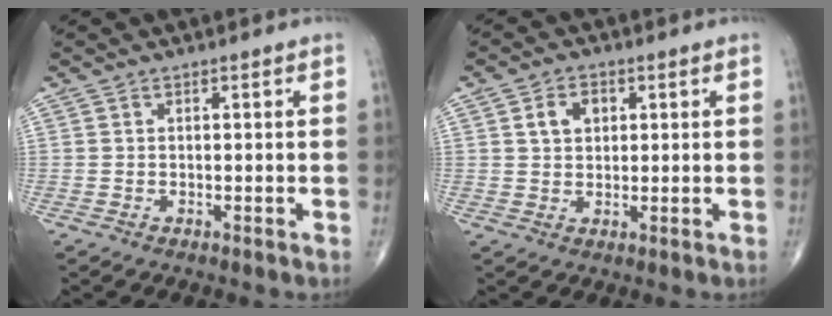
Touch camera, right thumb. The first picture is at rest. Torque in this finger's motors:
{"motor_torque": [0.03, 0.05, 0.19, 0.10, 0.03]}